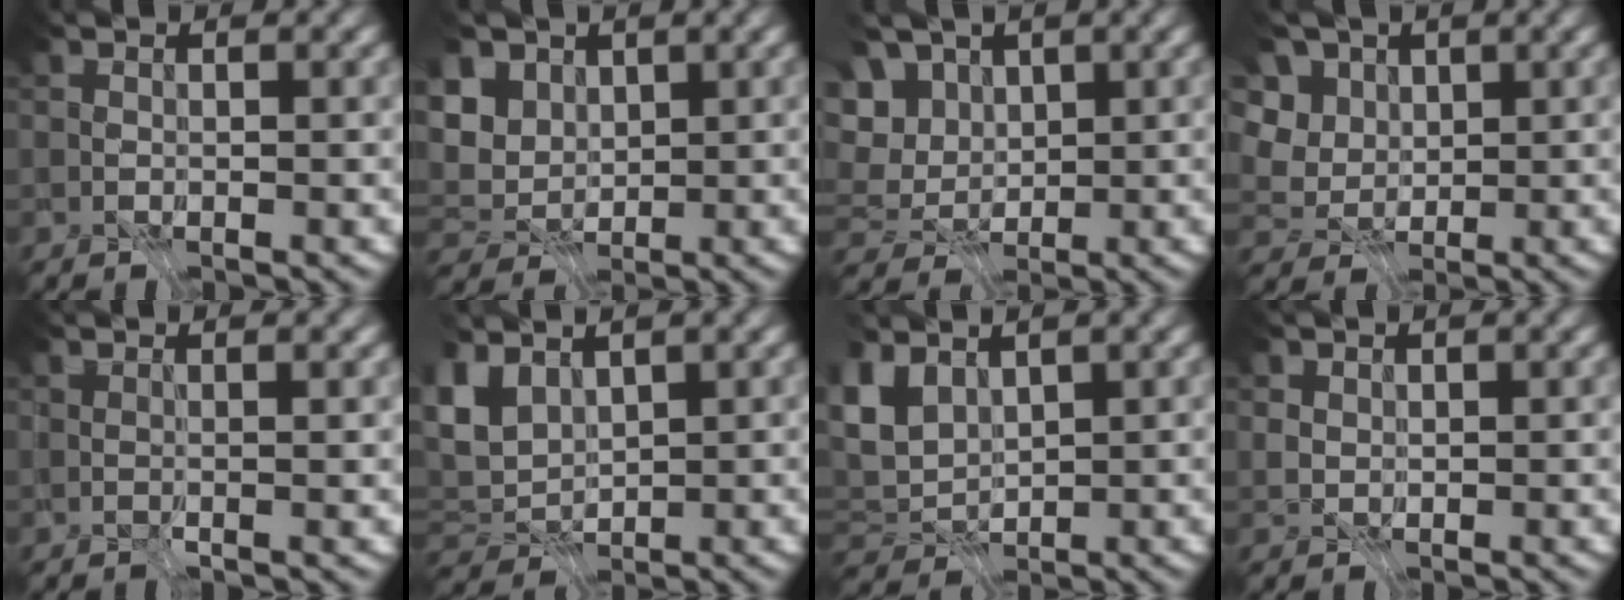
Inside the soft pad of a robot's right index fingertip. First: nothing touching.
{"total": 3.1, "force": [1.0, 1.9, 2.2], "torque": [-0.058, 0.003, 0.021]}
{"total": 5.0, "force": [1.4, 3.6, 3.2], "torque": [-0.069, 0.009, 0.018]}
{"total": 5.6, "force": [1.8, 4.7, 2.5], "torque": [-0.078, 0.007, 0.035]}
{"total": 1.9, "force": [-0.3, -1.7, -0.6], "torque": [0.009, -0.019, 0.013]}
{"total": 1.6, "force": [0.7, 0.1, 1.4], "torque": [-0.049, -0.005, 0.039]}
{"total": 1.3, "force": [0.5, 0.0, 1.2], "torque": [-0.046, -0.007, 0.037]}
{"total": 1.5, "force": [1.3, 0.8, 0.2], "torque": [-0.018, -0.009, 0.028]}